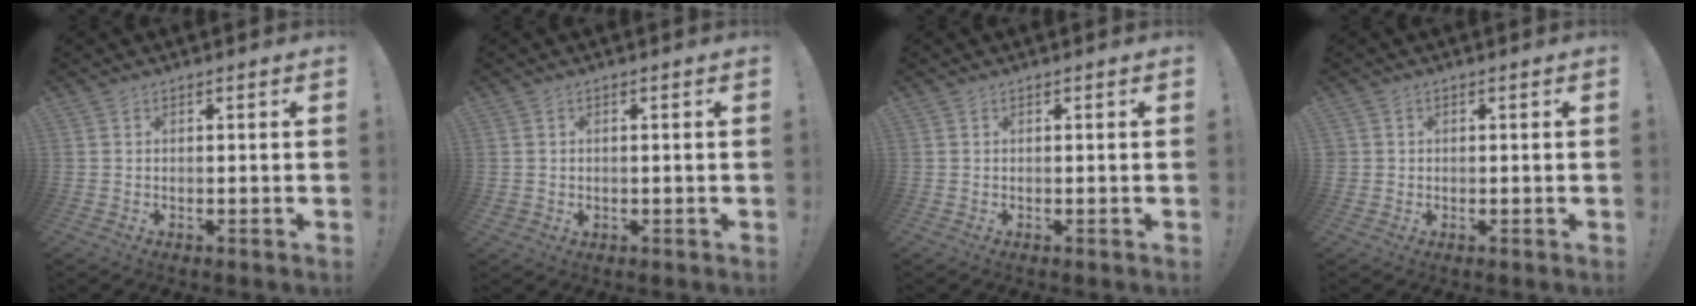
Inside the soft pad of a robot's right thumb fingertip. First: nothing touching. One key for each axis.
{"total": 1.2, "fx": 0.4, "fy": 1.1, "fz": 0.3, "tx": -0.002, "ty": -0.001, "tz": 0.005}
{"total": 0.0}
{"total": 1.1, "fx": 0.1, "fy": 1.1, "fz": 0.0, "tx": 0.001, "ty": 0.001, "tz": 0.002}